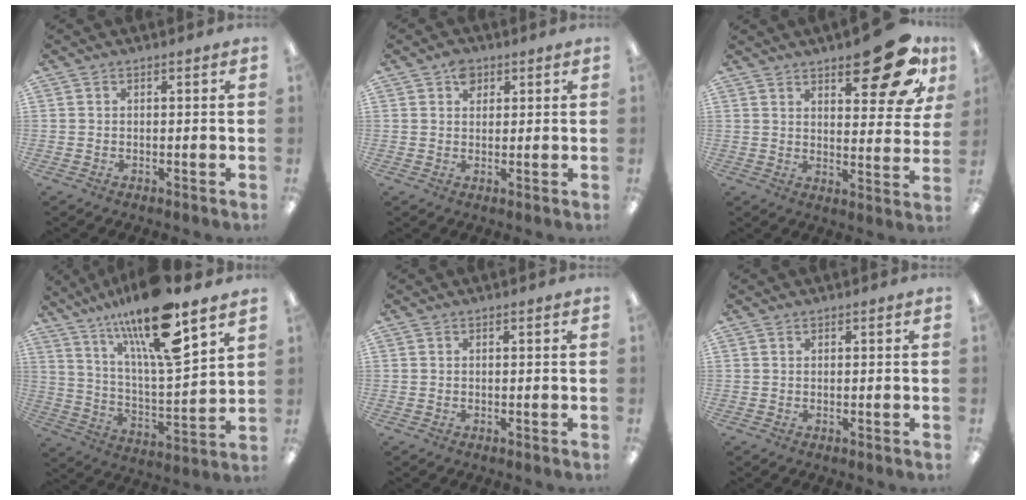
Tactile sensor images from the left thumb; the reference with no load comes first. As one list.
[{"total": 3.8, "force": [2.0, 2.7, 1.7], "torque": [-0.013, -0.006, 0.032]}, {"total": 17.1, "force": [11.3, 5.8, 11.4], "torque": [-0.130, -0.076, 0.177]}, {"total": 19.1, "force": [14.2, 3.5, 12.3], "torque": [-0.223, -0.083, 0.232]}, {"total": 0.0}, {"total": 0.0}]